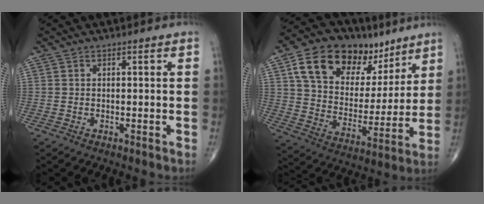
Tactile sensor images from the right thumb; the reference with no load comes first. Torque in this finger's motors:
{"motor_torque": [-0.35, 3.24, 1.05, 0.91, 0.12]}